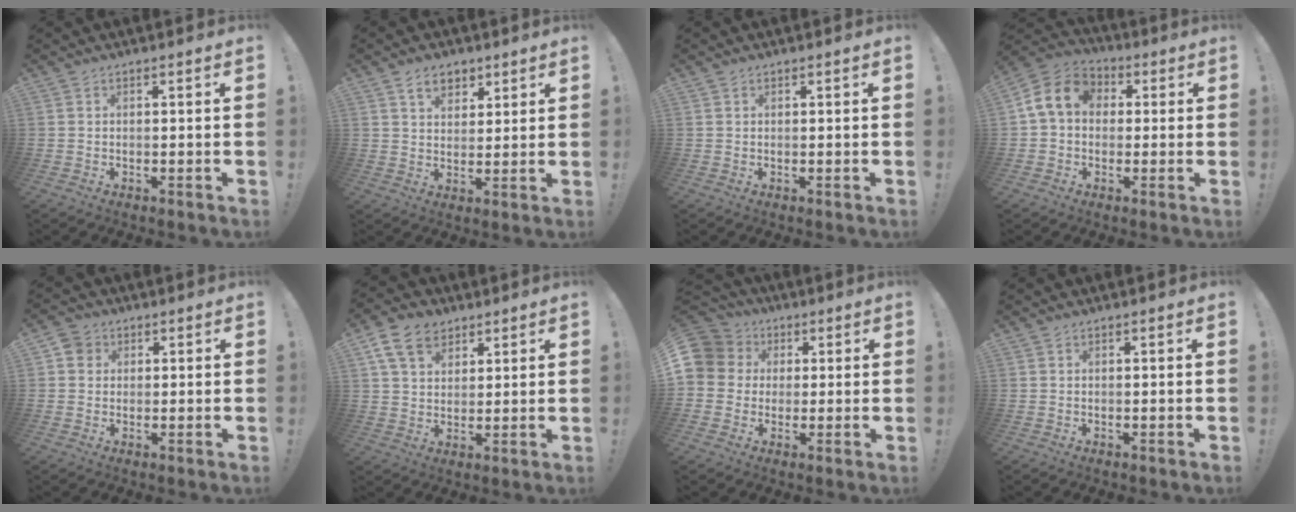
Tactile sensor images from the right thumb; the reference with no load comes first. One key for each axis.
{"total": 7.5, "fx": 4.4, "fy": 5.1, "fz": 3.3, "tx": -0.049, "ty": -0.015, "tz": 0.082}
{"total": 0.5, "fx": 0.4, "fy": 0.3, "fz": 0.1, "tx": 0.002, "ty": -0.001, "tz": 0.007}
{"total": 11.7, "fx": 2.1, "fy": 9.2, "fz": 6.8, "tx": -0.120, "ty": 0.017, "tz": 0.048}
{"total": 4.0, "fx": 1.3, "fy": 3.5, "fz": 1.3, "tx": -0.025, "ty": 0.005, "tz": 0.025}
{"total": 11.4, "fx": 6.1, "fy": 8.0, "fz": 5.3, "tx": -0.088, "ty": -0.020, "tz": 0.120}
{"total": 9.0, "fx": 1.5, "fy": 8.4, "fz": 2.9, "tx": -0.060, "ty": 0.004, "tz": 0.034}
{"total": 0.0}